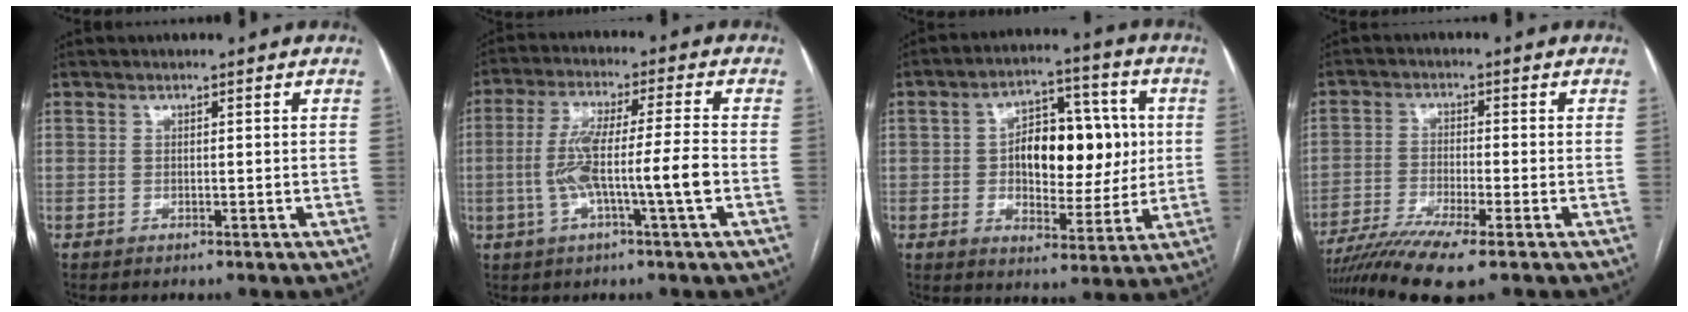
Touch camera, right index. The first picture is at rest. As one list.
[{"total": 10.3, "force": [-2.3, -0.2, 10.1], "torque": [-0.197, 0.010, -0.044]}, {"total": 13.1, "force": [1.2, 7.1, 10.9], "torque": [-0.161, 0.029, 0.024]}, {"total": 9.7, "force": [-7.1, 0.0, 6.6], "torque": [-0.118, -0.020, -0.121]}]